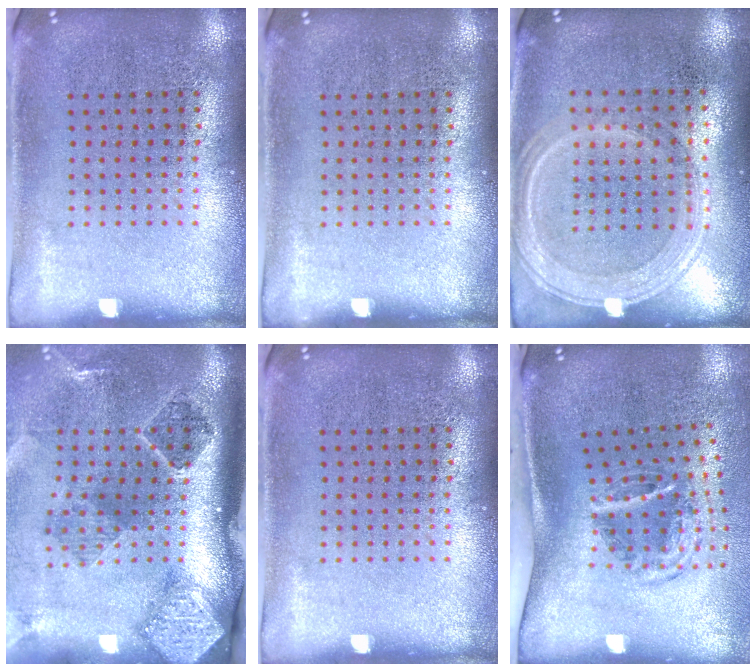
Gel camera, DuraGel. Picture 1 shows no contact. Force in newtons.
{"total": 0.0}
{"total": 1.2, "press": 1.2, "slide": 0.4}
{"total": 2.9, "press": 1.8, "slide": 2.2}
{"total": 0.0}
{"total": 2.1, "press": 1.2, "slide": 1.7}